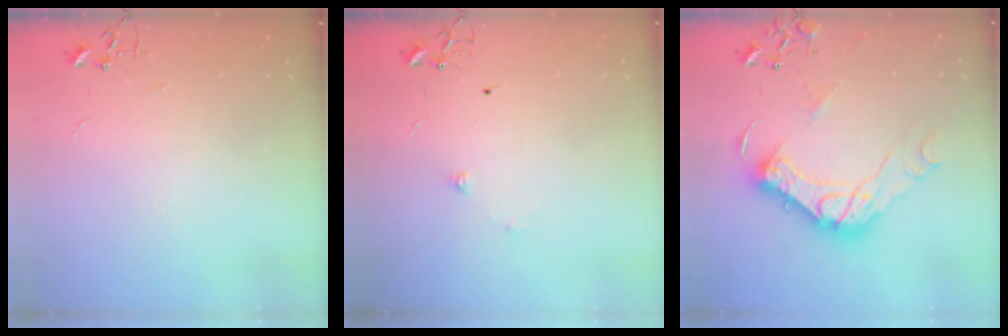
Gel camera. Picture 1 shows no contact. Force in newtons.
{"total": 5.5, "press": 5.4, "slide": 0.9}
{"total": 19.0, "press": 18.9, "slide": 1.6}